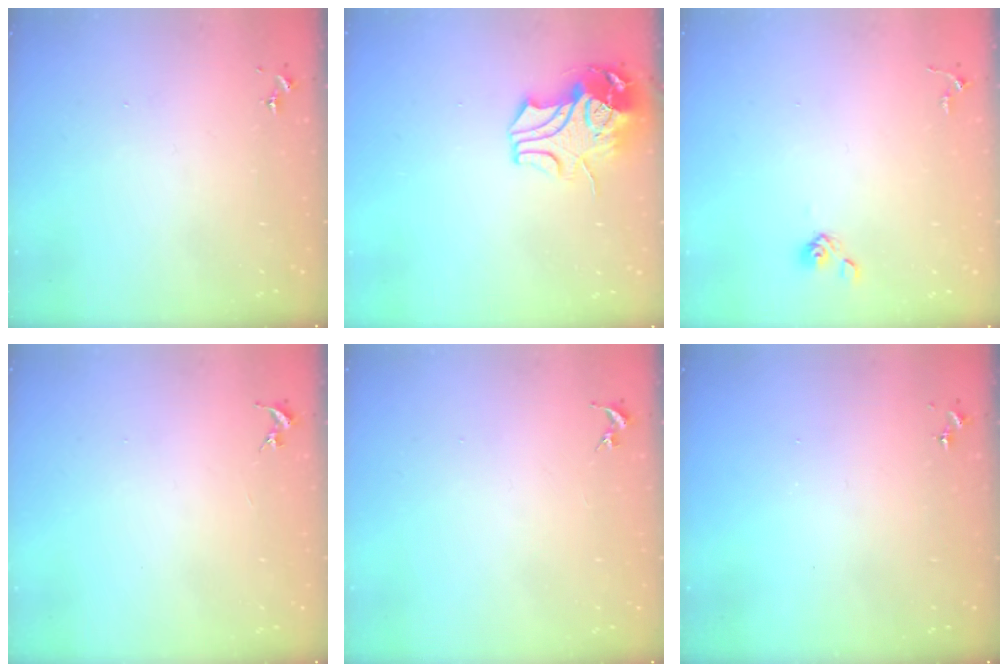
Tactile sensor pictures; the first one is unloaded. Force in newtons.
{"total": 11.6, "press": 11.5, "slide": 1.5}
{"total": 3.8, "press": 3.5, "slide": 1.6}
{"total": 0.0}
{"total": 0.0}
{"total": 0.0}